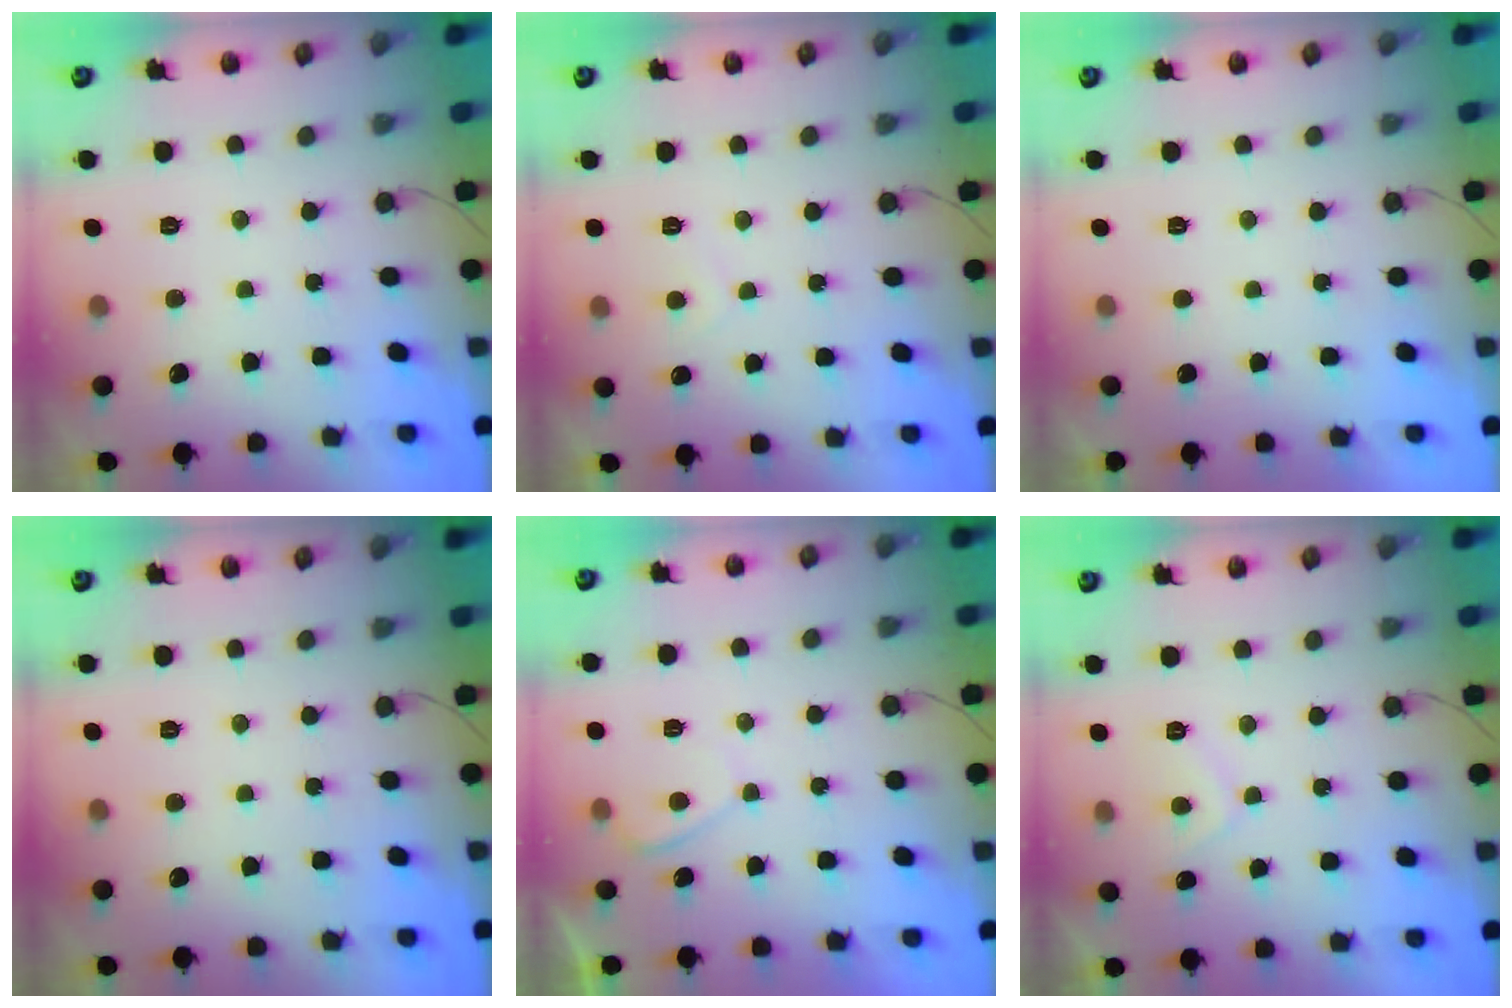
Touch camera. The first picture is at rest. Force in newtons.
{"total": 1.3, "press": 1.2, "slide": 0.4}
{"total": 2.1, "press": 2.1, "slide": 0.4}
{"total": 0.0}
{"total": 1.0, "press": 0.8, "slide": 0.6}
{"total": 3.9, "press": 3.8, "slide": 0.7}